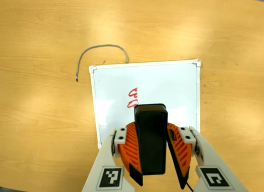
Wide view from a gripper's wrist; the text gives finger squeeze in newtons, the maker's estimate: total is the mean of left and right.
{"total": 9.0, "left": 9.2, "right": 8.7}